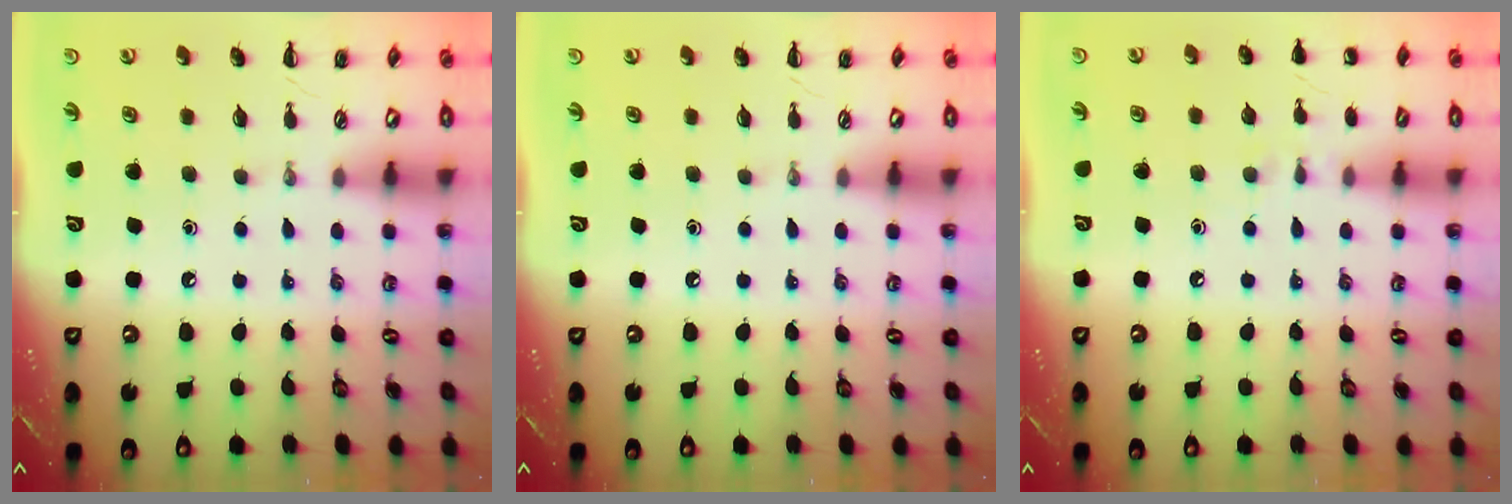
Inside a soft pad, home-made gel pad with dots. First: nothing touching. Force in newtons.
{"total": 0.0}
{"total": 6.2, "press": 6.0, "slide": 1.7}